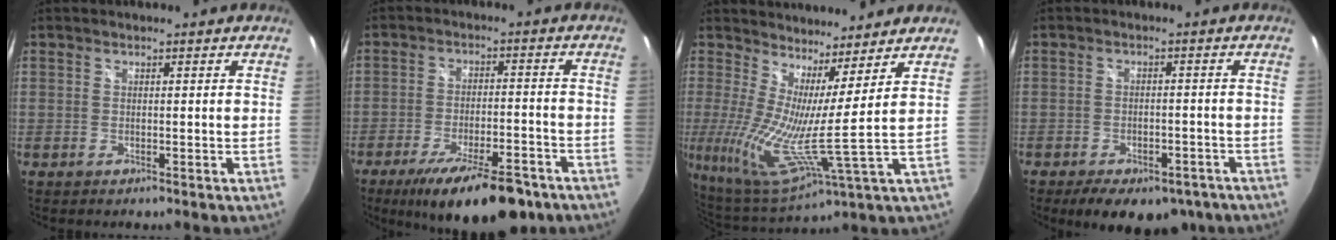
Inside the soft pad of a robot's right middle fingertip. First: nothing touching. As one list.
[{"total": 17.3, "force": [-12.2, 5.3, 11.0], "torque": [-0.187, -0.027, -0.177]}, {"total": 11.7, "force": [5.5, -0.9, 10.3], "torque": [-0.167, -0.013, 0.092]}, {"total": 12.8, "force": [-9.1, 6.2, 6.5], "torque": [-0.129, -0.005, -0.113]}]